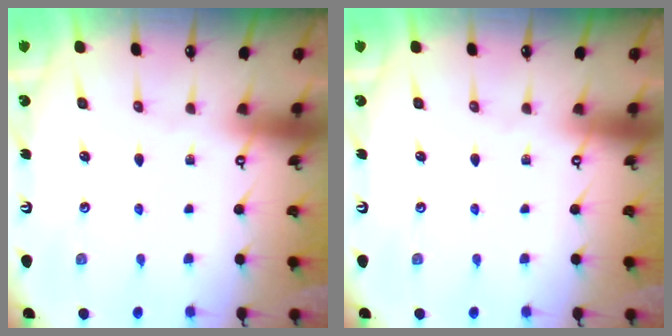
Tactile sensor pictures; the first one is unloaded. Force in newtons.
{"total": 0.0}